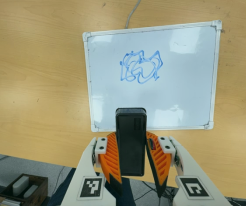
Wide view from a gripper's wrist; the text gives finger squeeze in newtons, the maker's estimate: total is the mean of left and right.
{"total": 9.2, "left": 7.0, "right": 11.4}